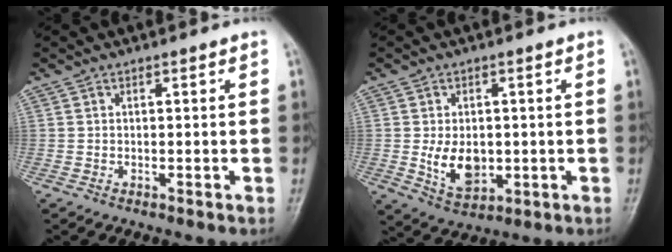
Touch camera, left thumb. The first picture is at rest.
{"total": 7.2, "force": [-0.3, 4.7, 5.4], "torque": [-0.076, -0.011, 0.011]}